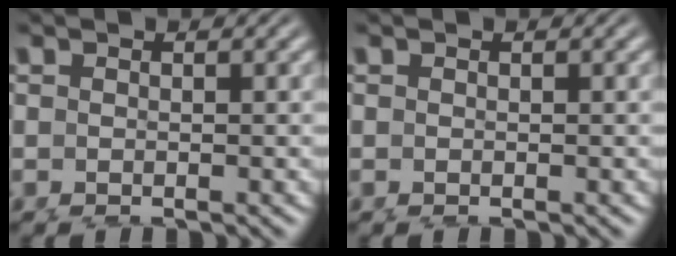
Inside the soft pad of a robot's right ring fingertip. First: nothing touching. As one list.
[{"total": 0.0}]